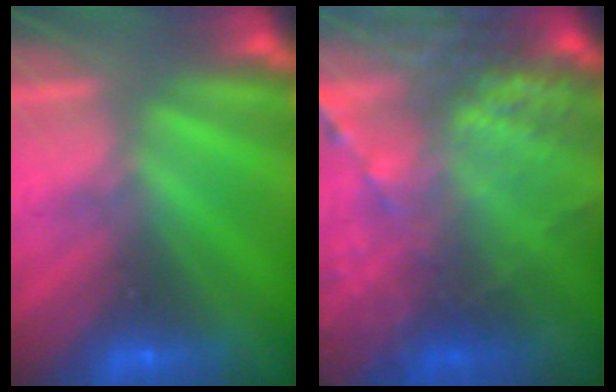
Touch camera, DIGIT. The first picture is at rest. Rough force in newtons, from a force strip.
{"total": 7.5}